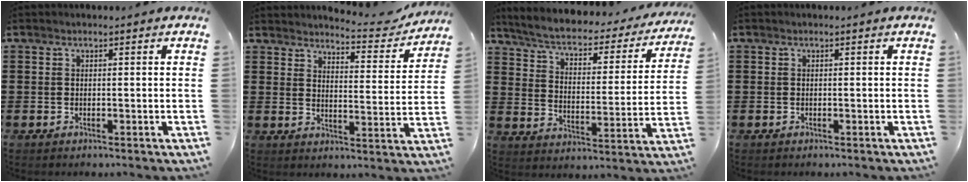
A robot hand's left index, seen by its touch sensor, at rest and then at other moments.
{"total": 4.4, "force": [4.3, 0.4, 1.0], "torque": [-0.025, -0.030, 0.070]}
{"total": 3.6, "force": [2.8, 1.0, 2.0], "torque": [-0.057, -0.028, 0.038]}
{"total": 0.0}